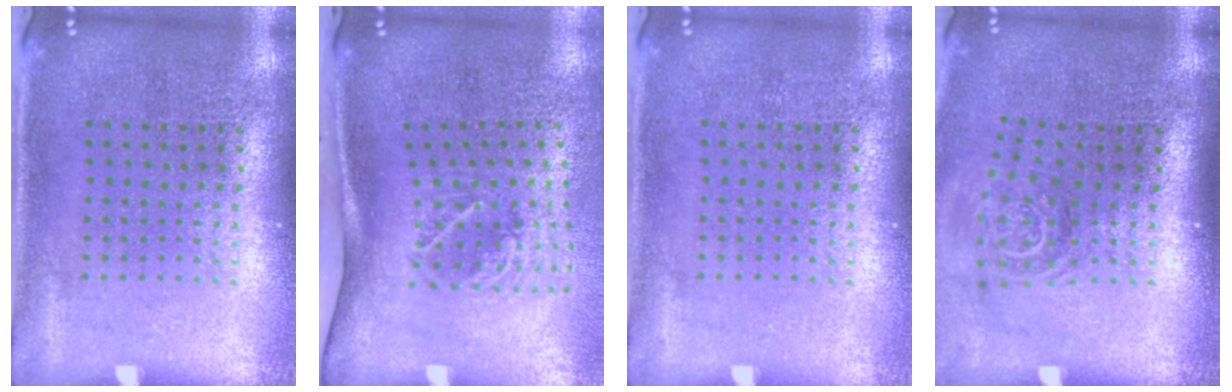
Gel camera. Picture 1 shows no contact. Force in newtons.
{"total": 2.1, "press": 1.3, "slide": 1.6}
{"total": 0.0}
{"total": 1.6, "press": 1.1, "slide": 1.1}